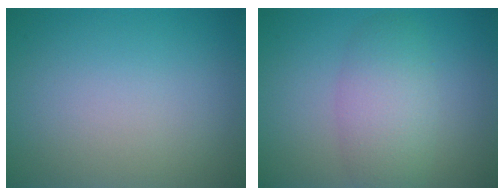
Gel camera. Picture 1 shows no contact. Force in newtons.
{"total": 4.2, "press": 4.2, "slide": 0.2}